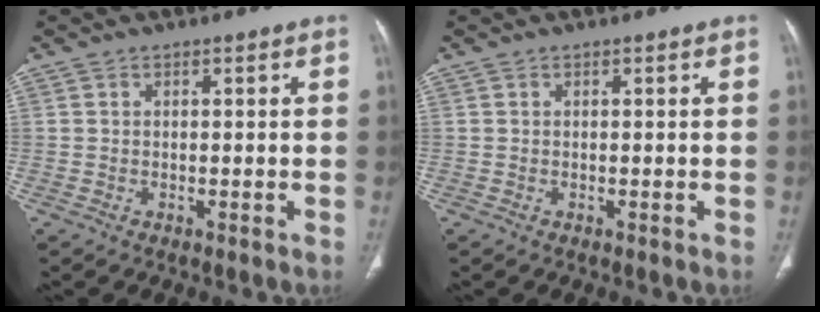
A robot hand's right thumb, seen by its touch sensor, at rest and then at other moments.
{"total": 0.0}